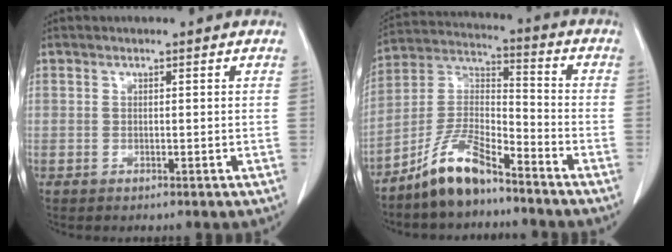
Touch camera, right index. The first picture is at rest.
{"total": 10.2, "force": [-7.9, 2.5, 5.8], "torque": [-0.125, 0.010, -0.156]}